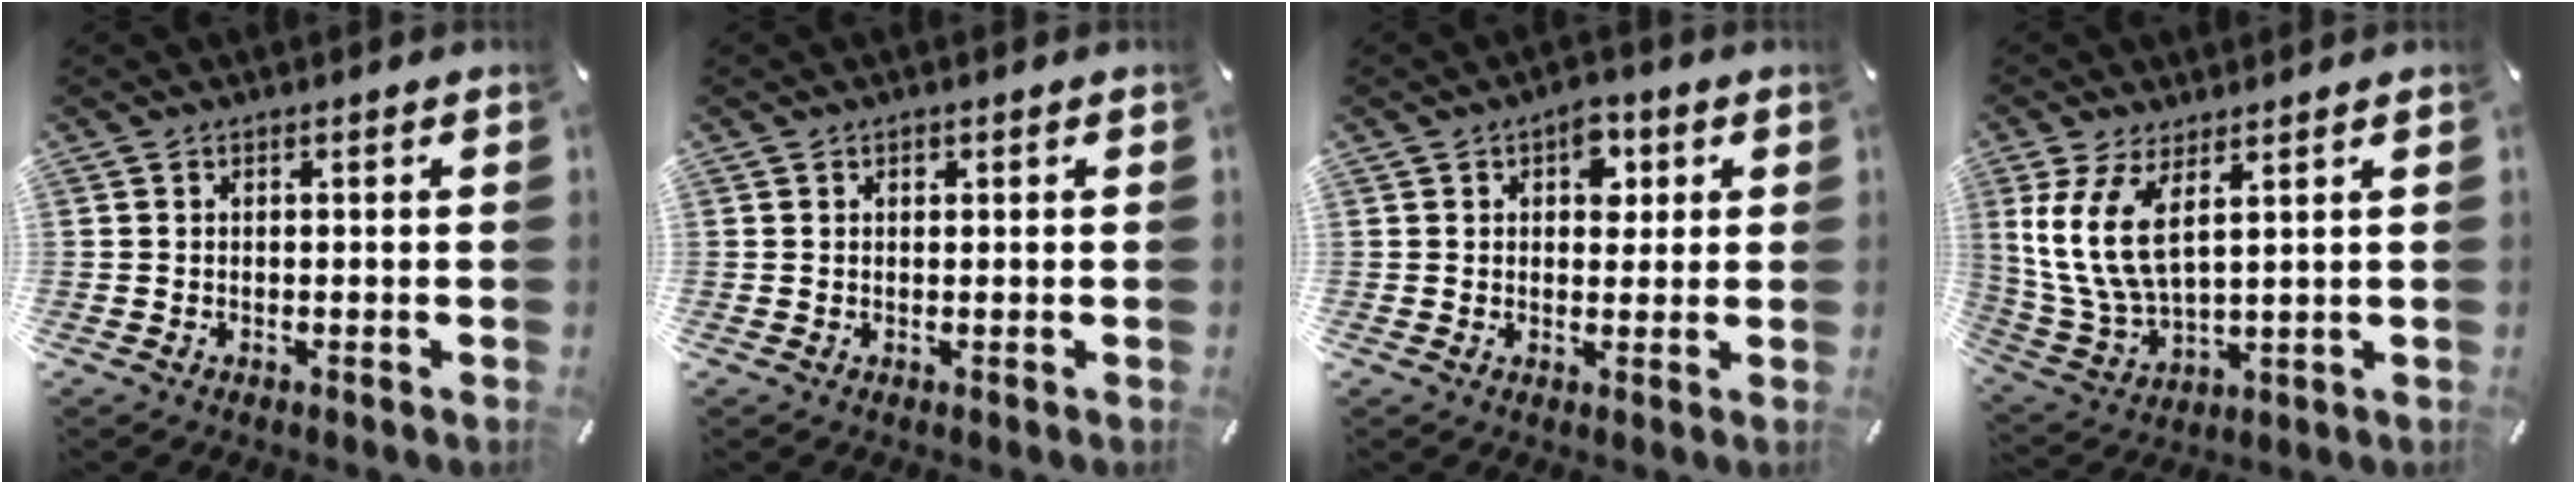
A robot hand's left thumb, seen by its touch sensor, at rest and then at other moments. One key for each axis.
{"total": 0.7, "fx": 0.3, "fy": 0.6, "fz": 0.2, "tx": 0.003, "ty": -0.001, "tz": 0.003}
{"total": 5.8, "fx": 2.1, "fy": 4.0, "fz": 3.7, "tx": -0.029, "ty": -0.006, "tz": 0.027}
{"total": 10.8, "fx": 4.5, "fy": 5.0, "fz": 8.5, "tx": -0.202, "ty": -0.018, "tz": 0.086}